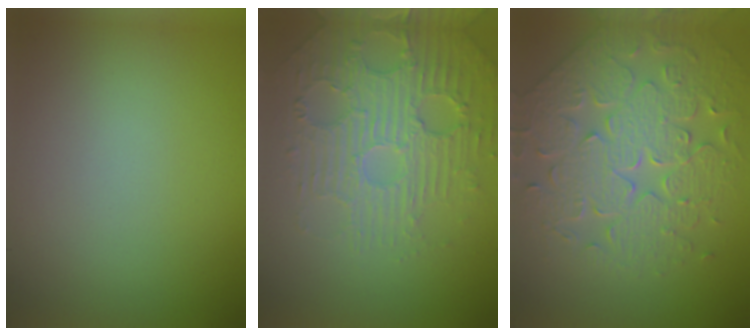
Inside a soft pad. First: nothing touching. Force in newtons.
{"total": 5.4, "press": 3.8, "slide": 3.9}
{"total": 5.6, "press": 5.2, "slide": 2.2}